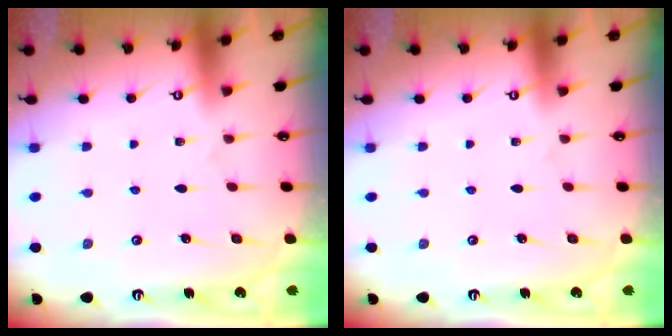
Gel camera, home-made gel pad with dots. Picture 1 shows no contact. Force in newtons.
{"total": 0.0}